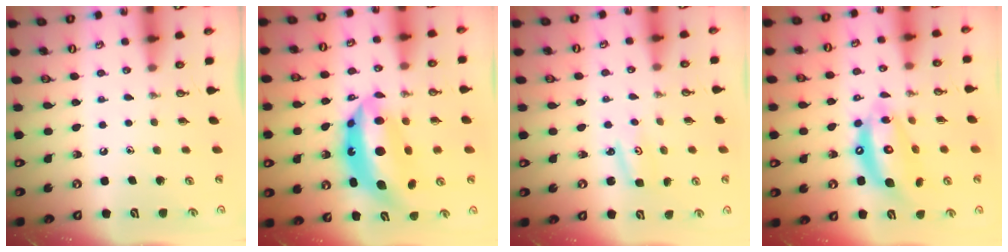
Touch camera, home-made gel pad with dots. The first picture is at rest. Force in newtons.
{"total": 15.1, "press": 15.0, "slide": 2.0}
{"total": 2.9, "press": 2.9, "slide": 0.3}
{"total": 13.5, "press": 13.4, "slide": 1.4}